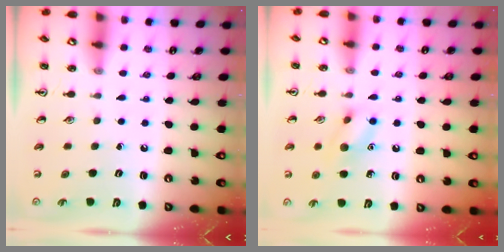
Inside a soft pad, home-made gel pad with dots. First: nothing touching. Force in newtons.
{"total": 8.3, "press": 8.2, "slide": 1.4}